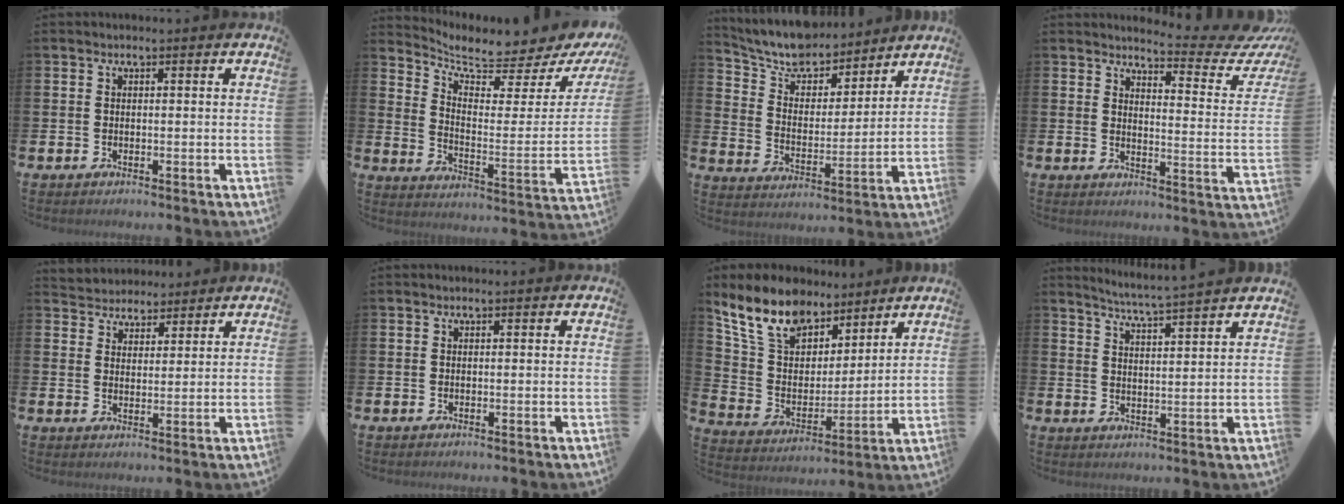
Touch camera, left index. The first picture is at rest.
{"total": 6.5, "force": [6.3, 1.0, 1.3], "torque": [-0.049, -0.064, 0.102]}
{"total": 8.6, "force": [8.3, 2.2, 1.3], "torque": [-0.064, -0.061, 0.148]}
{"total": 4.4, "force": [4.2, 0.7, 1.4], "torque": [-0.027, -0.042, 0.061]}
{"total": 4.0, "force": [3.7, 1.2, -0.9], "torque": [-0.005, -0.016, 0.067]}
{"total": 0.0}
{"total": 11.2, "force": [9.5, 5.1, 3.2], "torque": [-0.122, -0.049, 0.178]}
{"total": 5.0, "force": [4.8, -1.0, 1.0], "torque": [-0.038, -0.033, 0.082]}